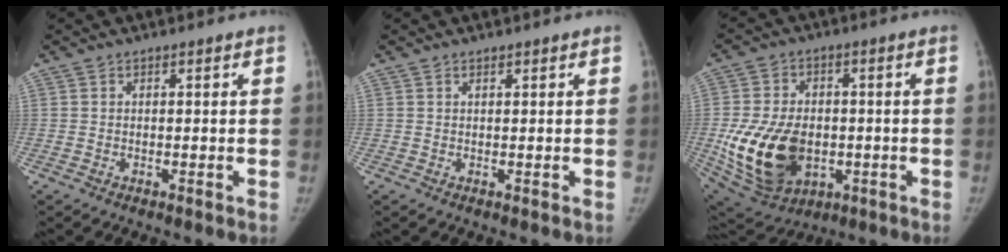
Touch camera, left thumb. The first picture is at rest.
{"total": 0.5, "force": [0.4, 0.2, 0.2], "torque": [-0.007, -0.003, 0.008]}
{"total": 18.4, "force": [-3.1, 12.6, 13.0], "torque": [-0.223, -0.003, -0.026]}